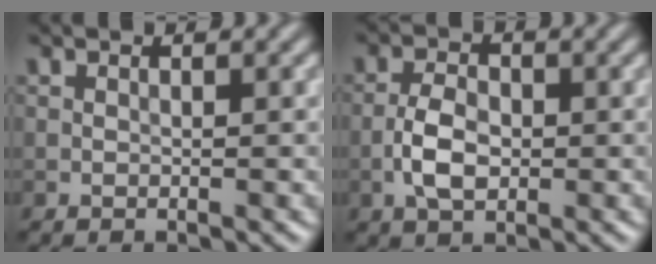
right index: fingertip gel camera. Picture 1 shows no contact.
{"total": 3.6, "force": [-0.9, 2.1, 2.8], "torque": [-0.052, 0.003, -0.020]}